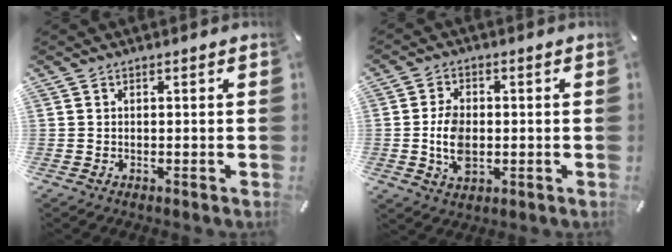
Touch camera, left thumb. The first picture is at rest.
{"total": 7.5, "force": [-1.0, 5.0, 5.4], "torque": [-0.123, 0.003, -0.017]}